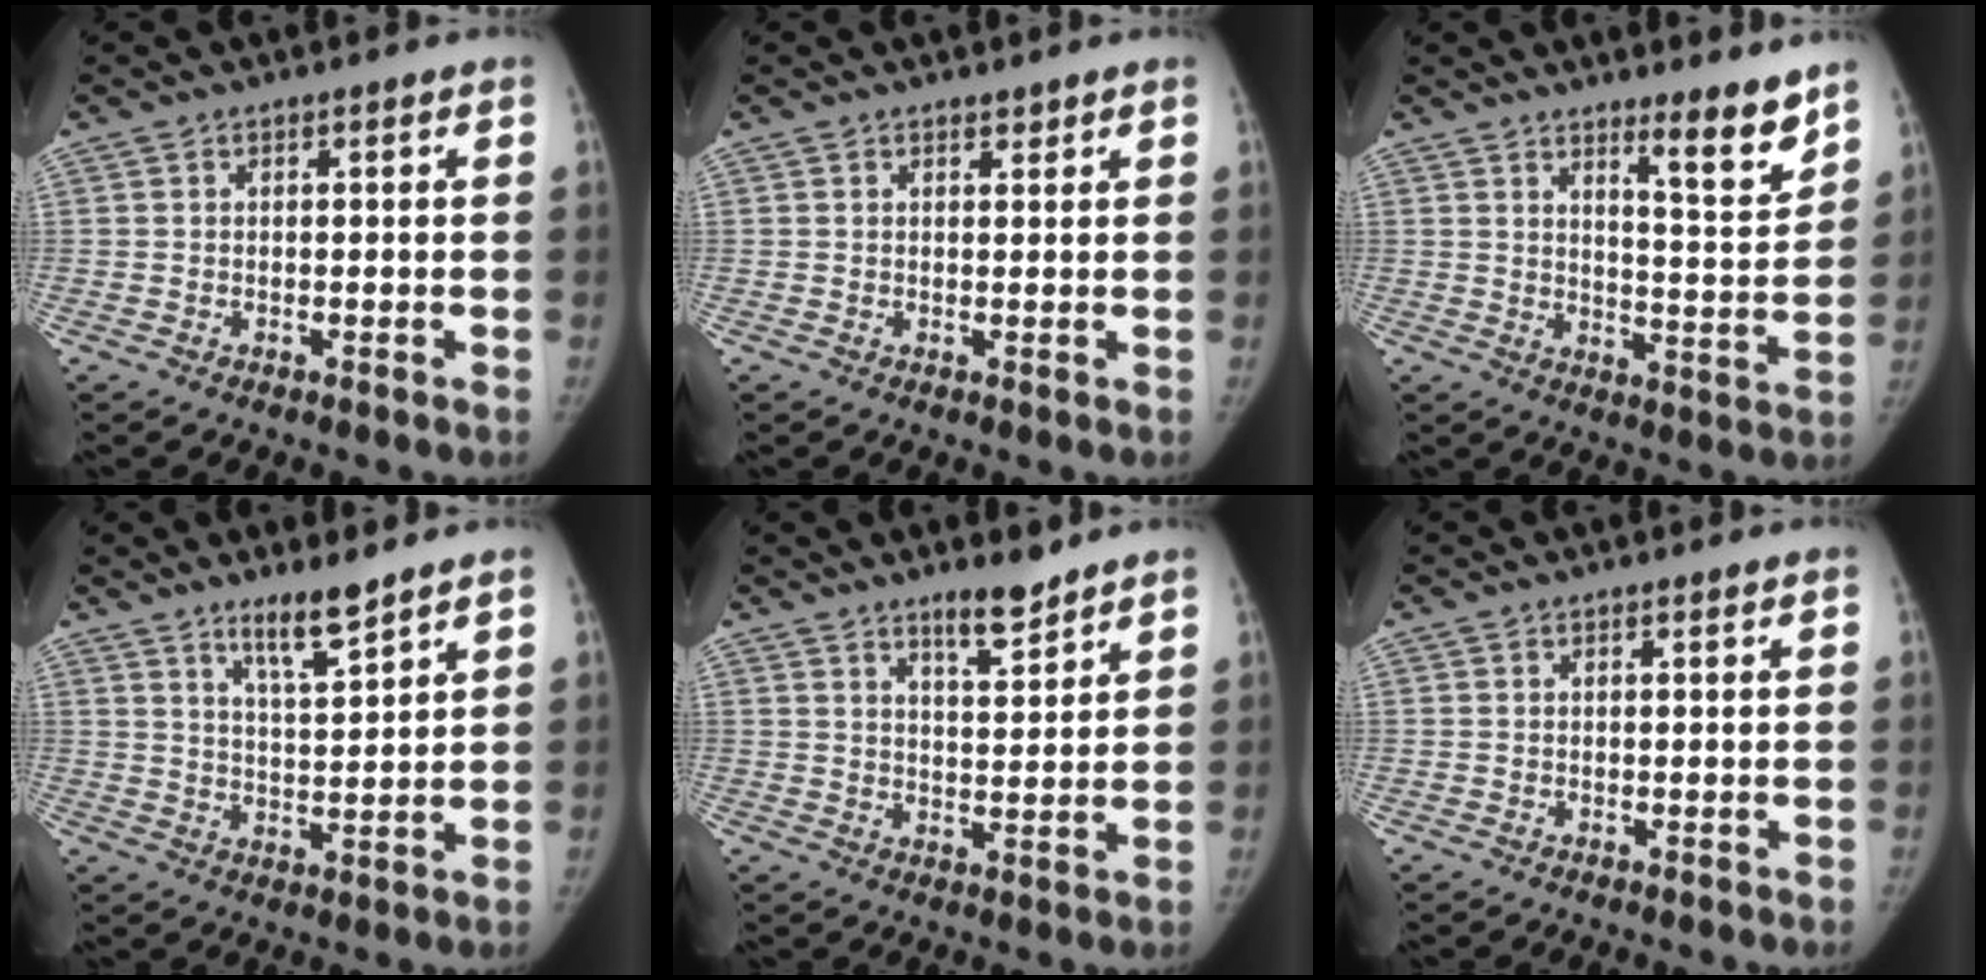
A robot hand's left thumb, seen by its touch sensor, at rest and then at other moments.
{"total": 0.9, "force": [0.8, 0.4, 0.2], "torque": [0.003, -0.006, 0.010]}
{"total": 8.6, "force": [6.5, 1.1, 5.5], "torque": [-0.068, -0.061, 0.100]}
{"total": 6.7, "force": [5.1, 0.8, 4.2], "torque": [-0.068, -0.042, 0.092]}
{"total": 5.9, "force": [4.7, 1.3, 3.2], "torque": [-0.037, -0.039, 0.075]}
{"total": 0.0}